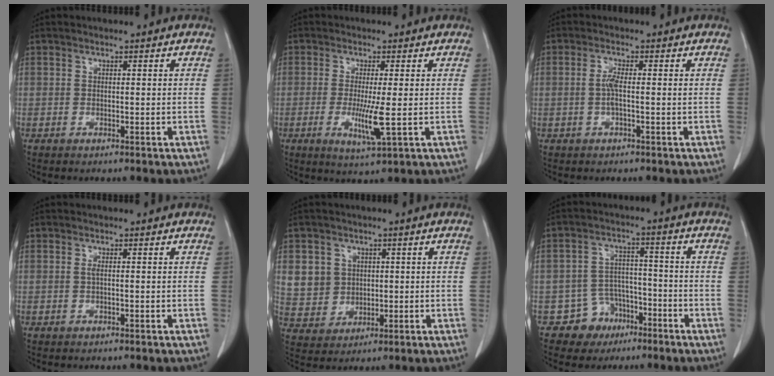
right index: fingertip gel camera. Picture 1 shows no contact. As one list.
[{"total": 5.6, "force": [-0.9, -0.1, 5.5], "torque": [-0.105, -0.016, -0.011]}, {"total": 2.2, "force": [-0.2, 0.1, 2.2], "torque": [-0.044, 0.003, -0.004]}, {"total": 0.6, "force": [0.1, 0.0, 0.6], "torque": [-0.013, 0.000, 0.002]}, {"total": 7.4, "force": [2.0, 6.9, 1.8], "torque": [-0.040, 0.018, 0.053]}, {"total": 6.3, "force": [-3.6, 5.1, 0.3], "torque": [0.005, 0.014, -0.054]}]